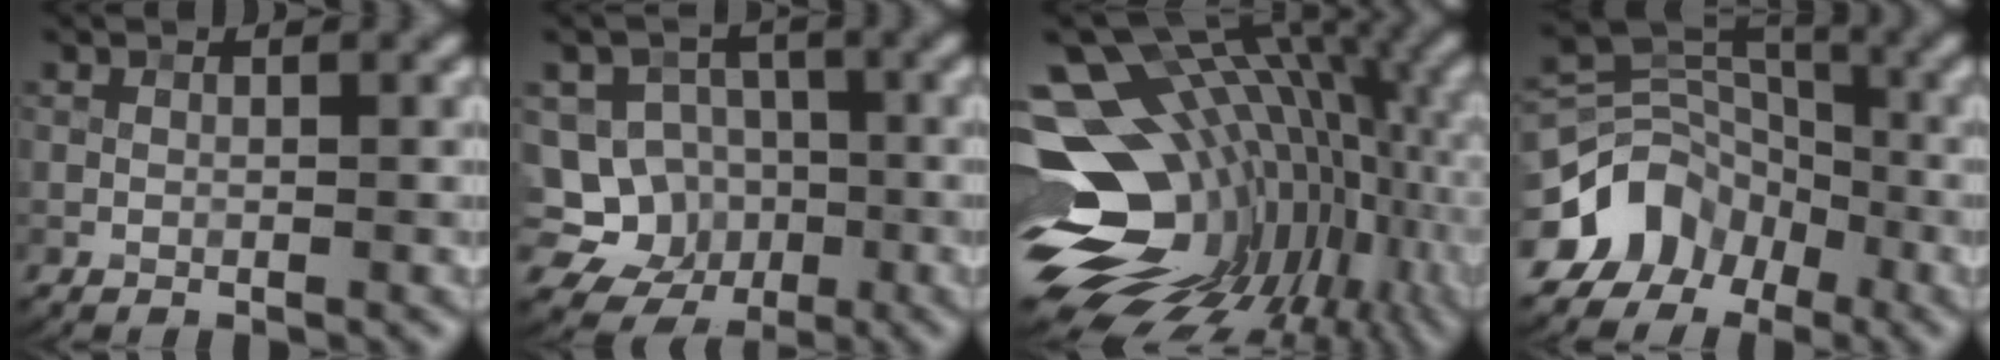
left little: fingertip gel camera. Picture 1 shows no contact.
{"total": 9.7, "force": [-3.4, 8.6, 2.8], "torque": [-0.045, 0.017, -0.073]}
{"total": 19.2, "force": [-0.9, 12.5, 14.6], "torque": [-0.218, 0.003, 0.005]}
{"total": 7.4, "force": [-4.2, 5.4, 2.7], "torque": [-0.032, 0.013, -0.086]}